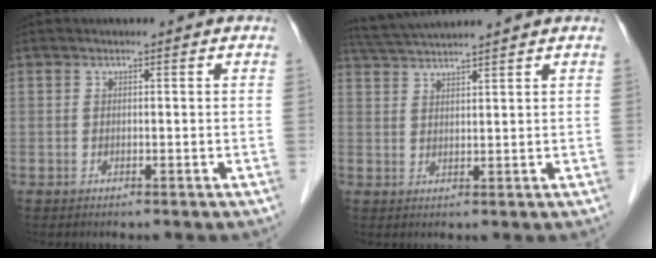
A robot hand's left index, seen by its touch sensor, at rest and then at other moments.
{"total": 7.8, "force": [7.2, -1.1, 2.7], "torque": [-0.054, 0.030, 0.122]}